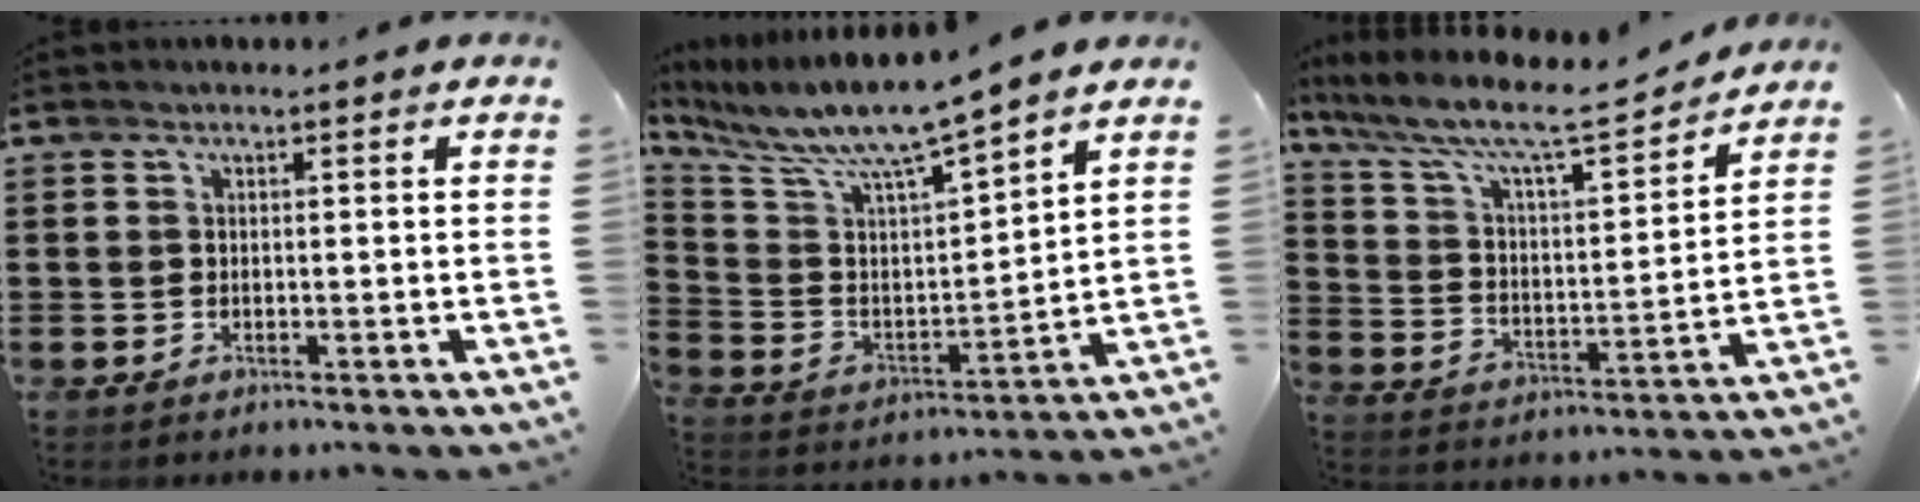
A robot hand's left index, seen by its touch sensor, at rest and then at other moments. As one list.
[{"total": 8.0, "force": [7.0, -0.2, 3.8], "torque": [-0.108, -0.054, 0.114]}, {"total": 8.4, "force": [7.1, 1.2, 4.3], "torque": [-0.116, -0.047, 0.114]}]